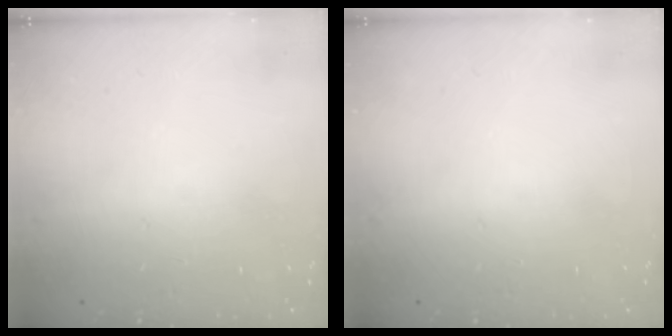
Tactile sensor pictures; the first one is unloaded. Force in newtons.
{"total": 0.0}